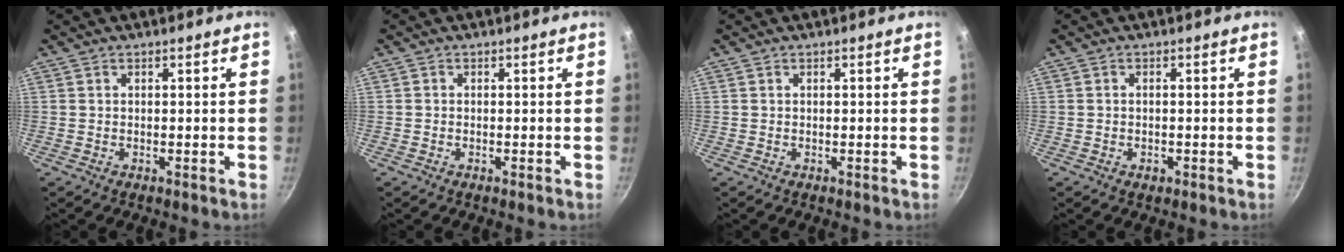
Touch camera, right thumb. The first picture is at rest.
{"total": 0.0}
{"total": 0.0}
{"total": 1.3, "force": [-0.6, 0.9, 0.7], "torque": [-0.011, 0.002, -0.009]}